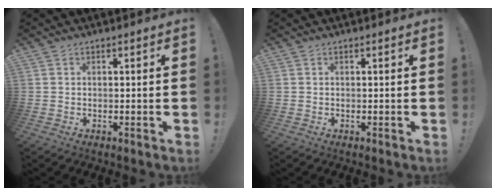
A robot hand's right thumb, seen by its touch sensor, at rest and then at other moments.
{"total": 0.0}